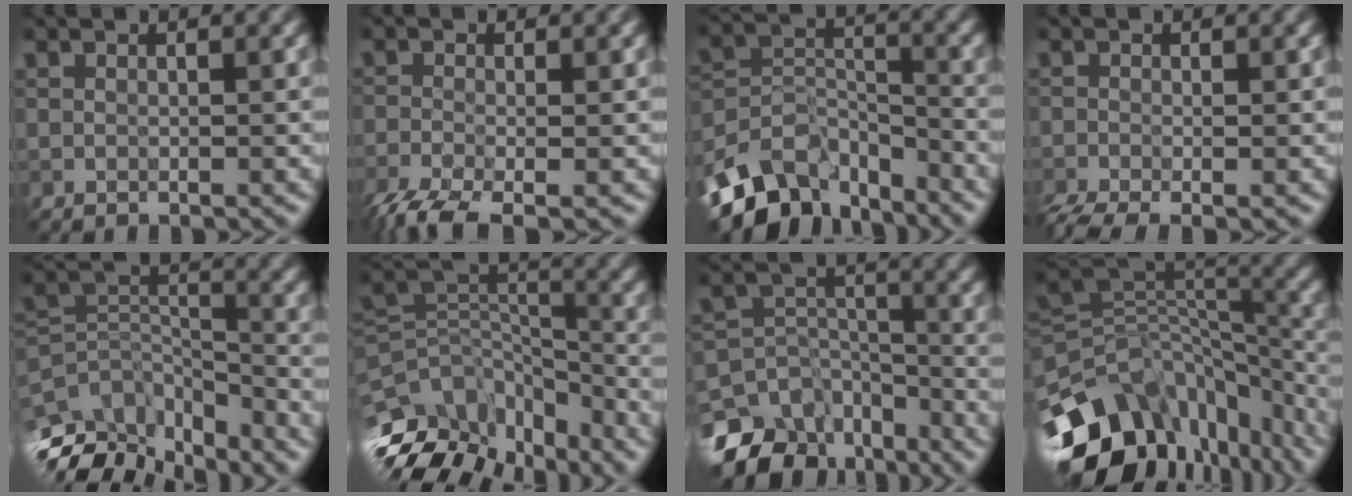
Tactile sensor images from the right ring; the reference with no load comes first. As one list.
[{"total": 5.0, "force": [-3.9, 1.1, 3.0], "torque": [-0.056, -0.008, -0.072]}, {"total": 7.9, "force": [-6.7, 3.7, 1.9], "torque": [-0.025, -0.012, -0.119]}, {"total": 3.6, "force": [-2.3, 0.9, 2.6], "torque": [-0.042, -0.008, -0.032]}, {"total": 9.5, "force": [-8.2, 3.7, 2.9], "torque": [-0.066, 0.003, -0.142]}, {"total": 12.4, "force": [-9.5, 6.4, 4.6], "torque": [-0.091, 0.025, -0.155]}, {"total": 12.0, "force": [-8.9, 7.3, 3.2], "torque": [-0.065, -0.010, -0.128]}, {"total": 14.1, "force": [-9.0, 8.3, 6.9], "torque": [-0.154, 0.013, -0.130]}]